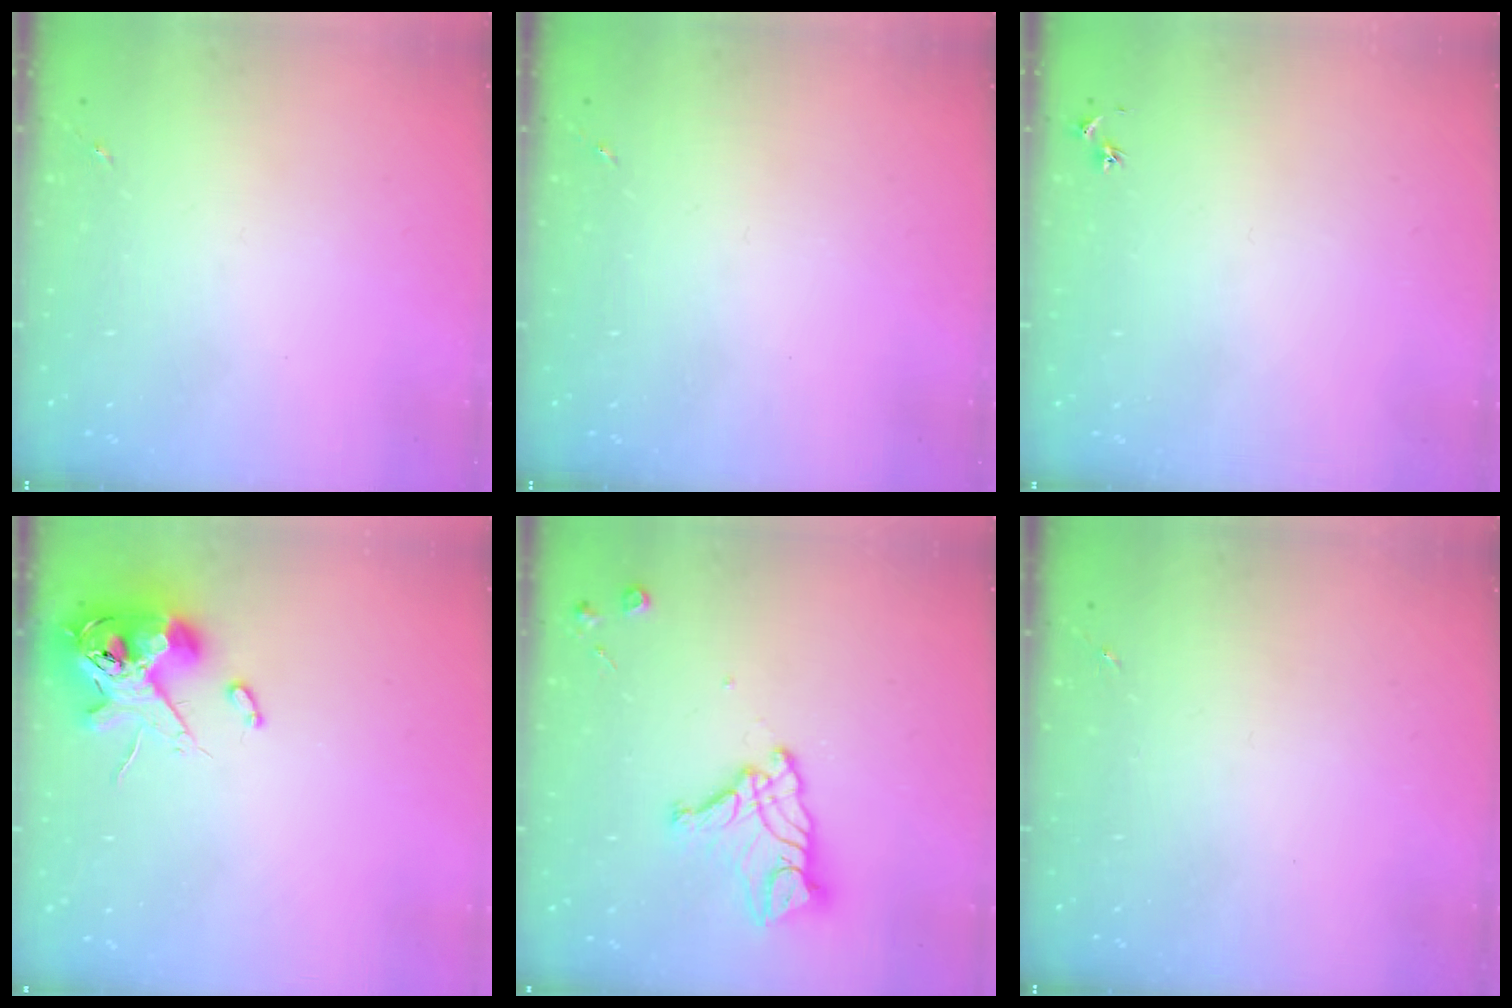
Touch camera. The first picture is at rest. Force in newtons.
{"total": 0.0}
{"total": 2.5, "press": 2.5, "slide": 0.3}
{"total": 13.2, "press": 13.0, "slide": 2.3}
{"total": 13.7, "press": 13.7, "slide": 1.3}
{"total": 0.0}